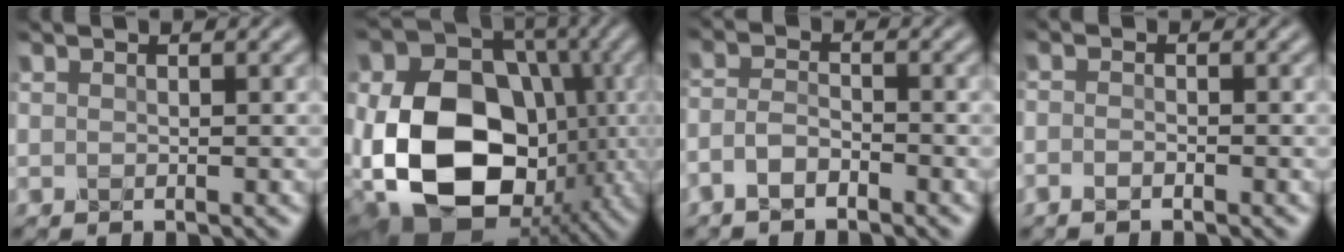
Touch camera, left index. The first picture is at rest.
{"total": 18.0, "force": [-2.8, 13.4, 11.7], "torque": [-0.237, -0.017, -0.043]}
{"total": 2.2, "force": [-1.8, 0.6, 1.2], "torque": [-0.030, 0.006, -0.042]}
{"total": 0.9, "force": [-0.8, 0.2, 0.4], "torque": [-0.012, 0.002, -0.019]}